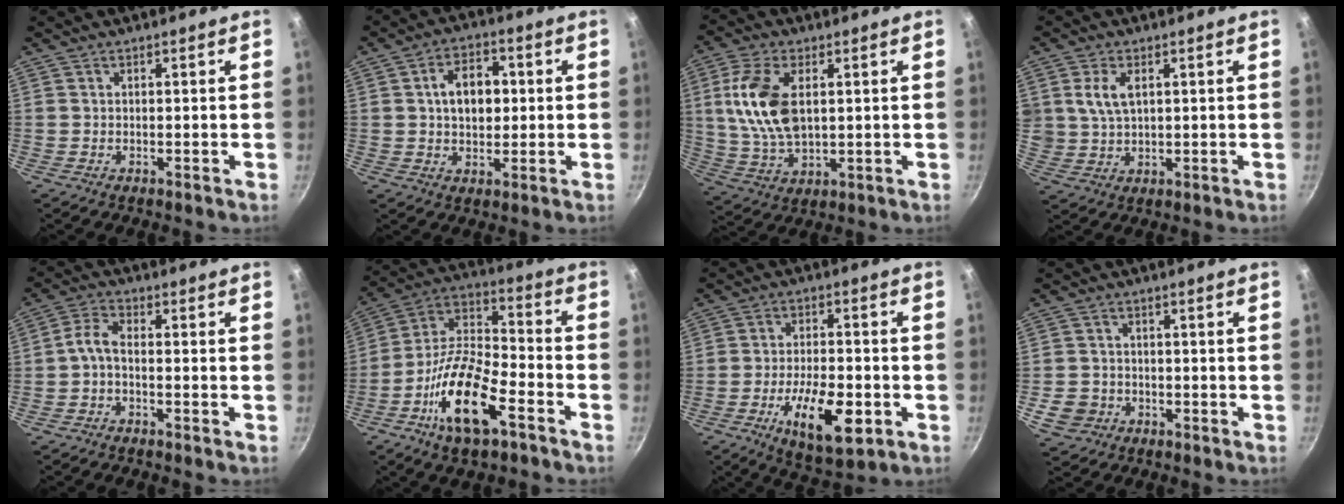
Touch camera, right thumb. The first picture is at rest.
{"total": 9.2, "force": [1.2, 6.2, 6.7], "torque": [-0.083, 0.011, 0.015]}
{"total": 13.6, "force": [2.7, 7.6, 10.9], "torque": [-0.210, -0.011, 0.058]}
{"total": 6.1, "force": [2.0, 3.7, 4.4], "torque": [-0.084, -0.006, 0.044]}
{"total": 3.9, "force": [-1.4, 1.6, 3.3], "torque": [-0.080, 0.023, -0.037]}
{"total": 17.8, "force": [-8.6, 7.1, 13.9], "torque": [-0.254, 0.050, -0.176]}
{"total": 13.6, "force": [-4.9, 5.6, 11.4], "torque": [-0.177, 0.013, -0.076]}
{"total": 5.1, "force": [-2.0, 4.4, 1.7], "torque": [-0.024, 0.019, -0.029]}